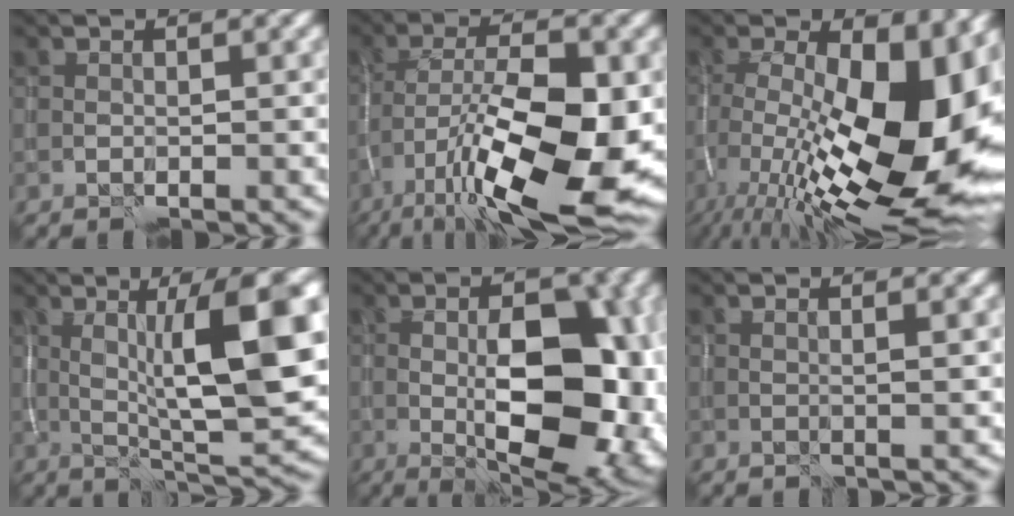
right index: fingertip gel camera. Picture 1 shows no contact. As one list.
[{"total": 14.9, "force": [-5.9, 5.2, 12.6], "torque": [-0.225, -0.010, -0.100]}, {"total": 18.9, "force": [-4.0, 7.6, 16.8], "torque": [-0.276, -0.009, -0.064]}, {"total": 11.5, "force": [1.6, 2.5, 11.1], "torque": [-0.161, 0.004, 0.032]}, {"total": 12.1, "force": [-1.2, 5.9, 10.5], "torque": [-0.145, -0.002, -0.014]}, {"total": 1.4, "force": [0.2, 0.2, 1.3], "torque": [-0.022, 0.000, 0.002]}]